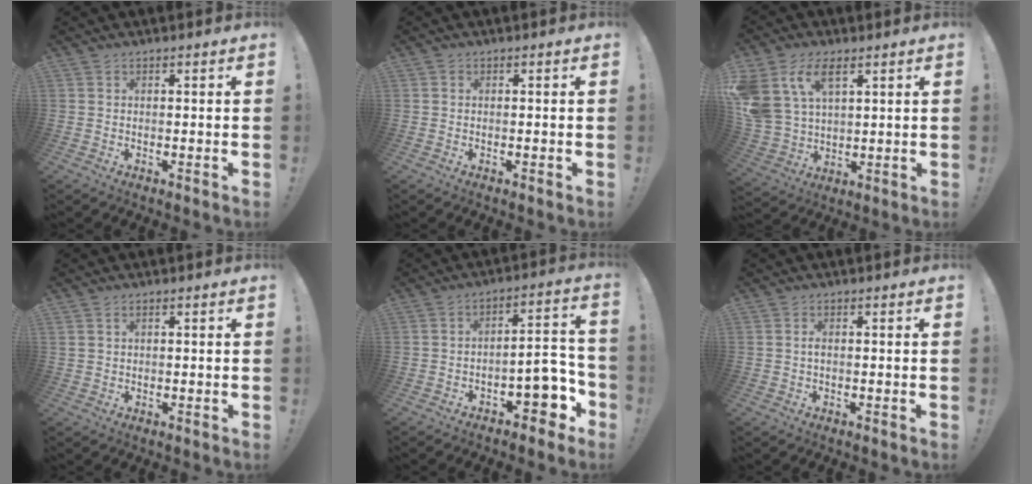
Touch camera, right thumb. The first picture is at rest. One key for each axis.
{"total": 0.8, "fx": -0.1, "fy": 0.3, "fz": -0.7, "tx": 0.005, "ty": 0.004, "tz": -0.001}
{"total": 12.8, "fx": 6.5, "fy": 7.8, "fz": 7.8, "tx": -0.176, "ty": -0.021, "tz": 0.128}
{"total": 1.3, "fx": 0.6, "fy": 0.9, "fz": 0.6, "tx": -0.021, "ty": 0.006, "tz": 0.014}
{"total": 9.8, "fx": -4.0, "fy": 5.3, "fz": 7.1, "tx": -0.074, "ty": 0.020, "tz": -0.064}
{"total": 0.9, "fx": -0.3, "fy": 0.2, "fz": 0.8, "tx": -0.020, "ty": 0.003, "tz": -0.005}